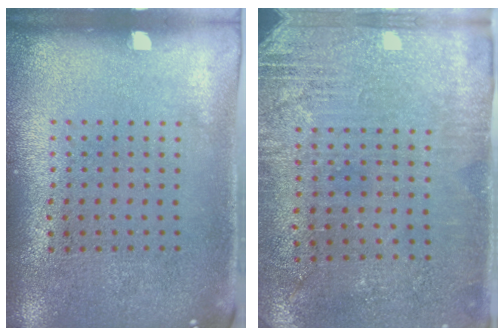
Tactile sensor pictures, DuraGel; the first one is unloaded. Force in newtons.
{"total": 2.8, "press": 2.6, "slide": 1.0}